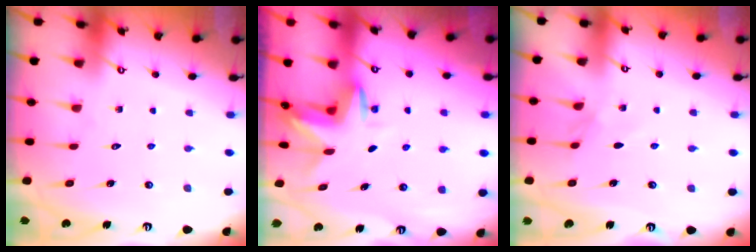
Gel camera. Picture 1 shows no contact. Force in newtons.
{"total": 3.2, "press": 3.2, "slide": 0.3}
{"total": 2.6, "press": 2.5, "slide": 0.4}